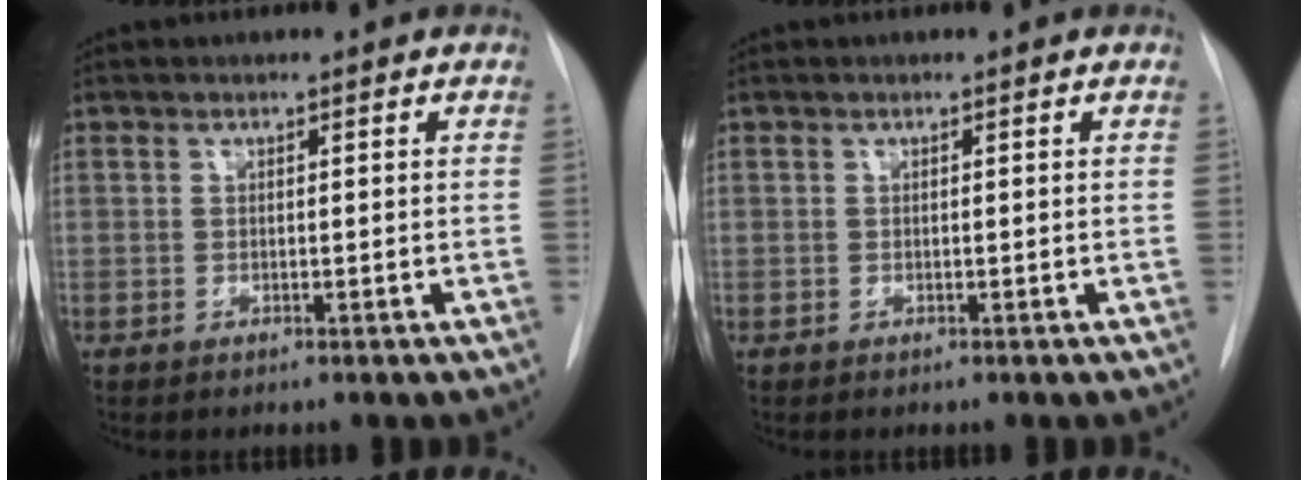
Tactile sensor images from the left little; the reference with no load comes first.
{"total": 0.0}